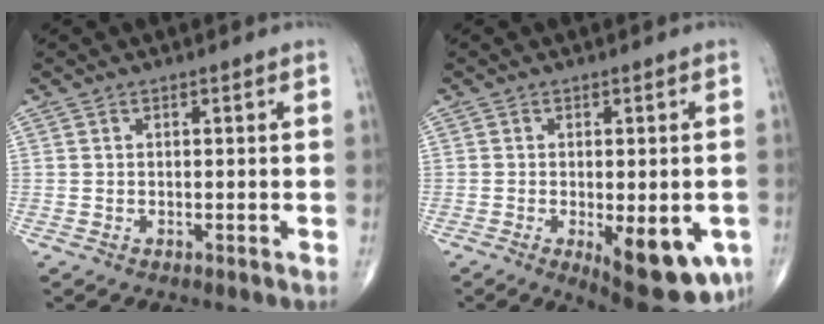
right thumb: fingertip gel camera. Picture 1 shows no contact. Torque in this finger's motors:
{"motor_torque": [1.37, 1.25, 0.45, -0.60, 0.25]}